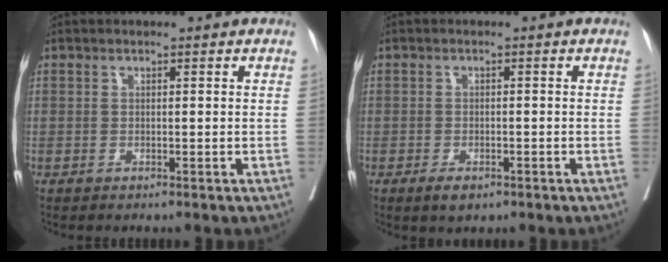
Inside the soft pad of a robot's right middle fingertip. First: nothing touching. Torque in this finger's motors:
{"motor_torque": [0.55, -0.35, 0.18, 0.04]}